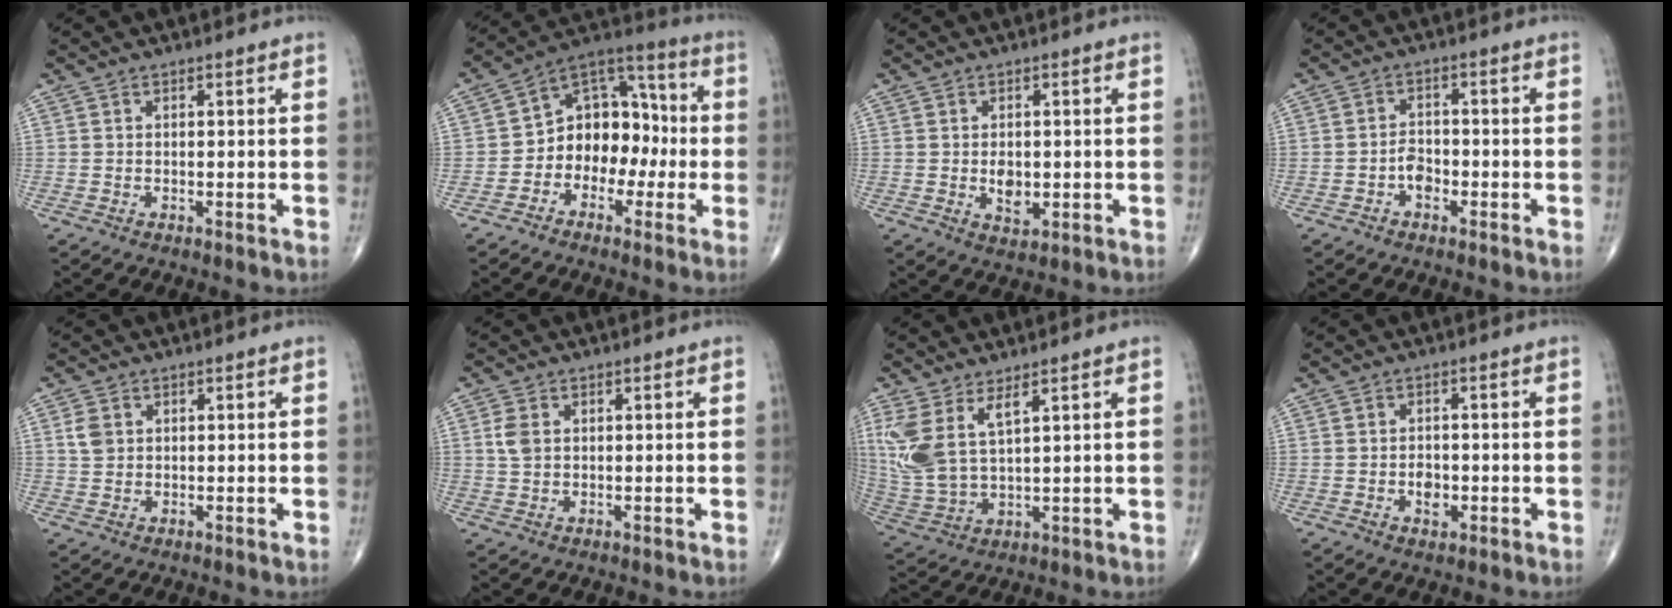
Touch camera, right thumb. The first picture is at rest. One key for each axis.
{"total": 13.1, "fx": -2.4, "fy": 9.6, "fz": 8.6, "tx": -0.089, "ty": 0.051, "tz": -0.054}
{"total": 4.0, "fx": -0.3, "fy": 2.5, "fz": 3.1, "tx": -0.040, "ty": -0.004, "tz": 0.001}
{"total": 3.2, "fx": -1.5, "fy": 2.2, "fz": 1.9, "tx": -0.019, "ty": 0.014, "tz": -0.031}
{"total": 2.9, "fx": 0.8, "fy": 2.3, "fz": 1.6, "tx": -0.027, "ty": 0.002, "tz": 0.019}
{"total": 3.1, "fx": 0.7, "fy": 2.1, "fz": 2.1, "tx": -0.045, "ty": 0.002, "tz": 0.016}
{"total": 10.8, "fx": 4.9, "fy": 4.4, "fz": 8.6, "tx": -0.202, "ty": -0.025, "tz": 0.115}
{"total": 3.3, "fx": -0.9, "fy": 2.2, "fz": 2.3, "tx": -0.025, "ty": 0.004, "tz": -0.013}